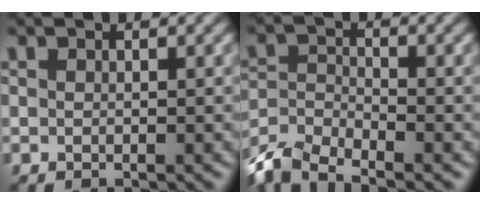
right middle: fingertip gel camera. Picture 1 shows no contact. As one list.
[{"total": 6.0, "force": [-5.1, 1.8, 2.6], "torque": [-0.053, -0.008, -0.107]}]